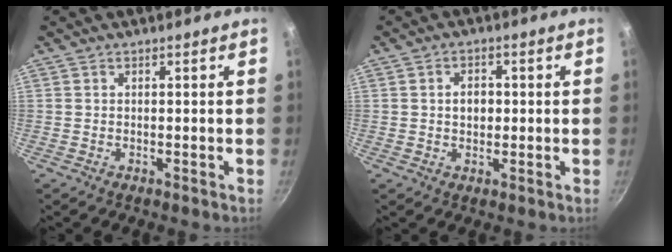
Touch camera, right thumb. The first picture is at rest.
{"total": 3.7, "force": [0.3, 2.7, 2.5], "torque": [-0.025, 0.005, 0.003]}